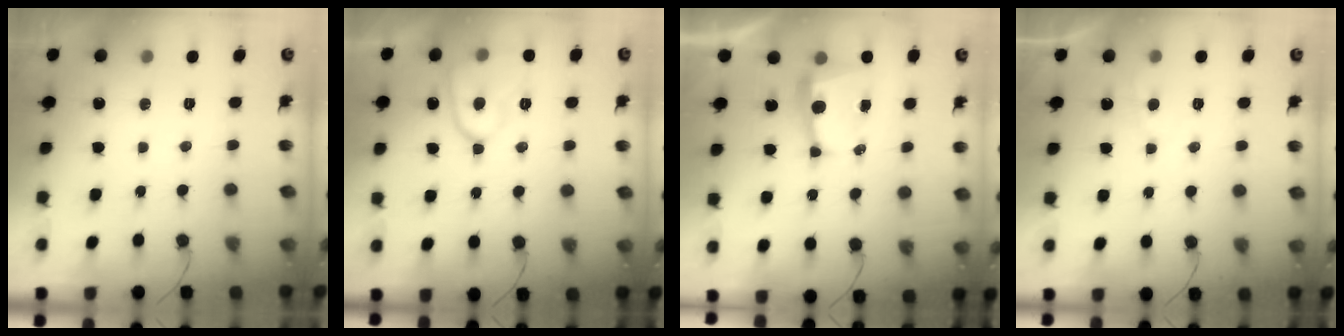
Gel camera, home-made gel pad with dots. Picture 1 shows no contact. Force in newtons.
{"total": 10.8, "press": 10.7, "slide": 1.4}
{"total": 6.2, "press": 6.2, "slide": 0.4}
{"total": 2.0, "press": 2.0, "slide": 0.3}